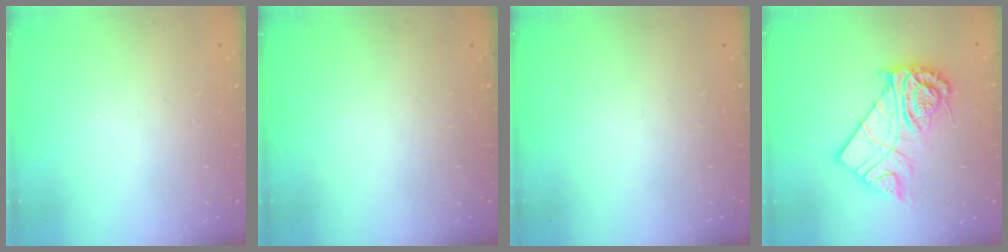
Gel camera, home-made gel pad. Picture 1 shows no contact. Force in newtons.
{"total": 0.0}
{"total": 0.0}
{"total": 15.9, "press": 15.9, "slide": 1.3}